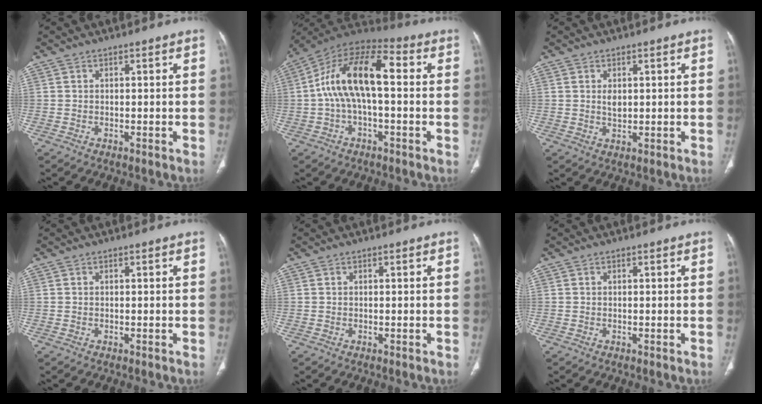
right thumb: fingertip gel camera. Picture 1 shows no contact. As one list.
[{"total": 15.4, "force": [0.7, 7.1, 13.6], "torque": [-0.247, 0.051, 0.003]}, {"total": 2.1, "force": [0.6, 1.2, 1.6], "torque": [-0.026, -0.005, 0.014]}, {"total": 0.0}, {"total": 0.0}, {"total": 0.0}]